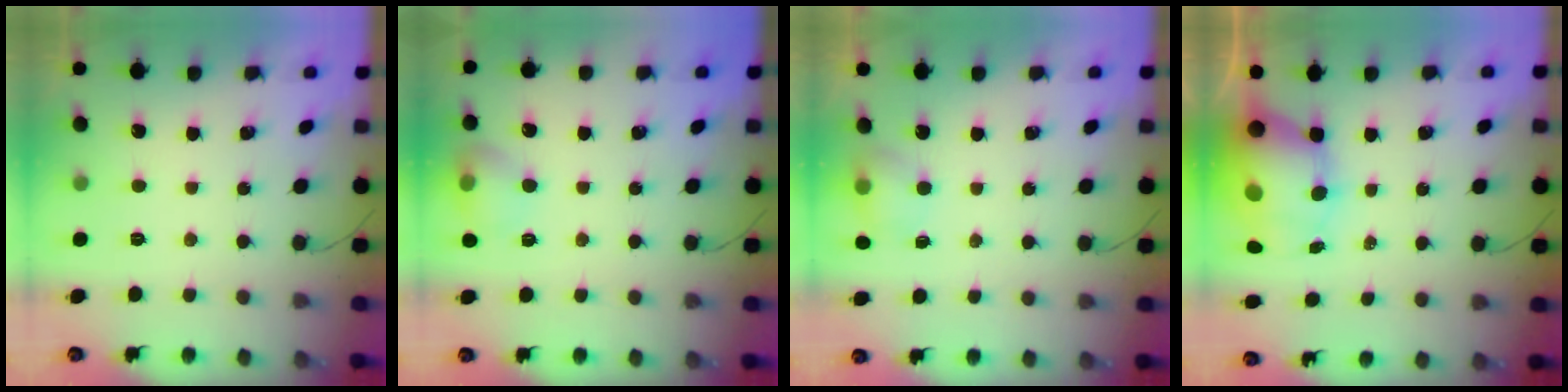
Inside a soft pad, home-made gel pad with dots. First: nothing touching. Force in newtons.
{"total": 9.5, "press": 9.4, "slide": 1.3}
{"total": 6.5, "press": 4.5, "slide": 4.7}
{"total": 11.7, "press": 11.4, "slide": 2.9}